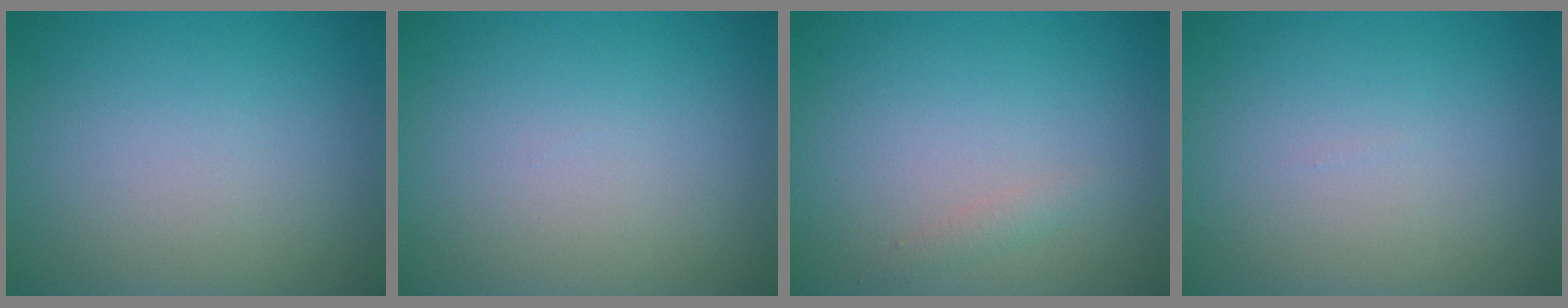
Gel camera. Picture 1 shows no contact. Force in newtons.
{"total": 0.0}
{"total": 0.8, "press": 0.8, "slide": 0.0}
{"total": 0.0}